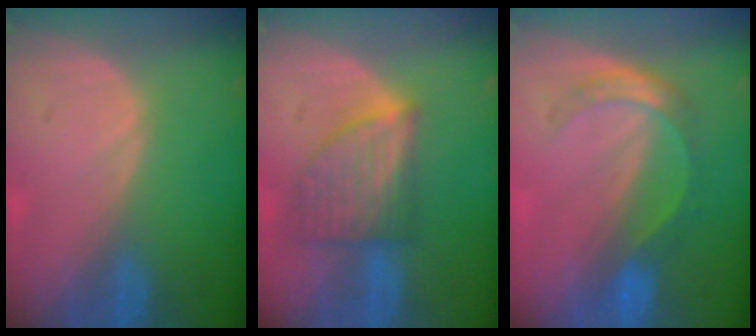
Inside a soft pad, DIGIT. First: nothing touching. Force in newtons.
{"total": 7.0, "press": 6.6, "slide": 2.4}
{"total": 5.5, "press": 4.8, "slide": 2.6}